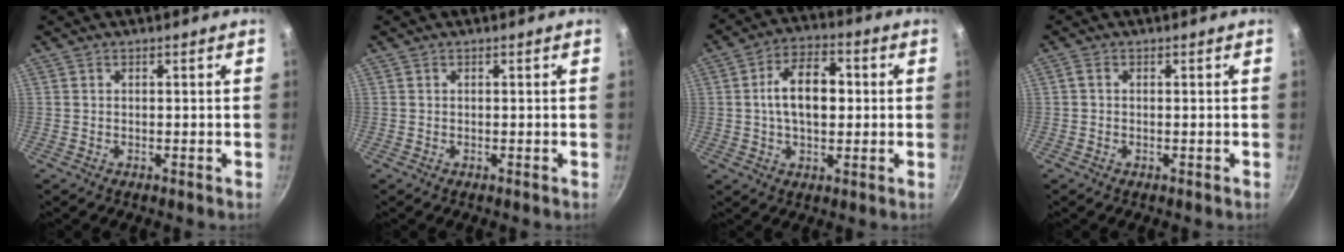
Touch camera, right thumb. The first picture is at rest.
{"total": 0.0}
{"total": 11.4, "force": [0.9, 6.8, 9.1], "torque": [-0.128, 0.020, 0.007]}
{"total": 0.9, "force": [0.0, 0.5, 0.8], "torque": [-0.022, 0.004, -0.005]}